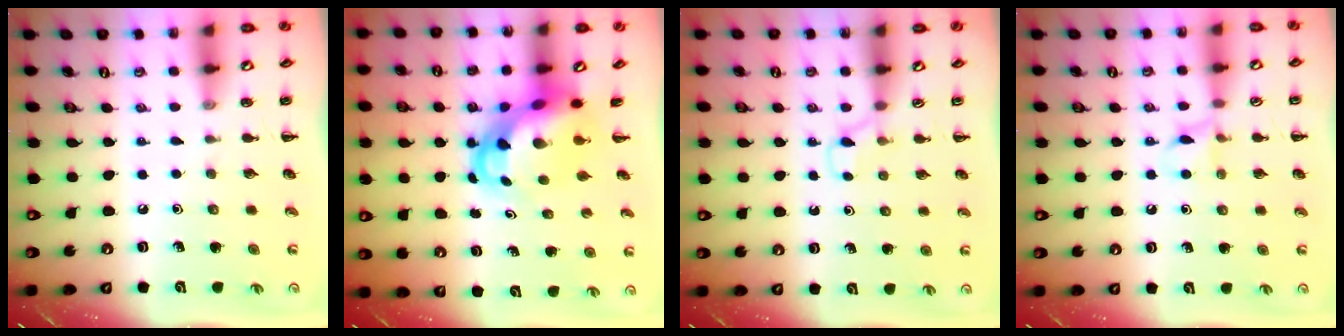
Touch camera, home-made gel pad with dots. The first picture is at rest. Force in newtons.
{"total": 5.4, "press": 5.2, "slide": 1.4}
{"total": 2.8, "press": 2.5, "slide": 1.1}
{"total": 7.2, "press": 7.0, "slide": 1.8}